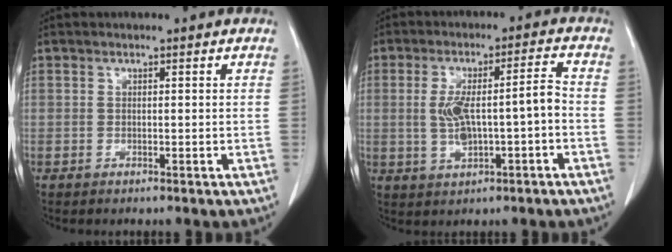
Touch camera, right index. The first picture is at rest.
{"total": 8.5, "force": [-1.1, 1.9, 8.2], "torque": [-0.154, 0.022, -0.012]}